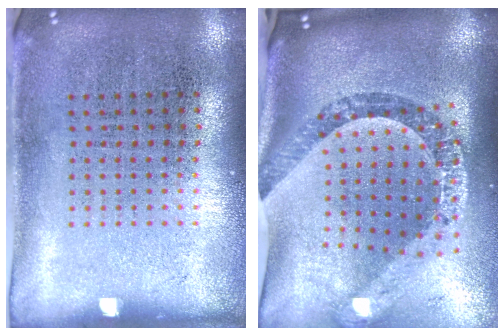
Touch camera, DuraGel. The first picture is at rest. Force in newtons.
{"total": 2.6, "press": 2.0, "slide": 1.6}